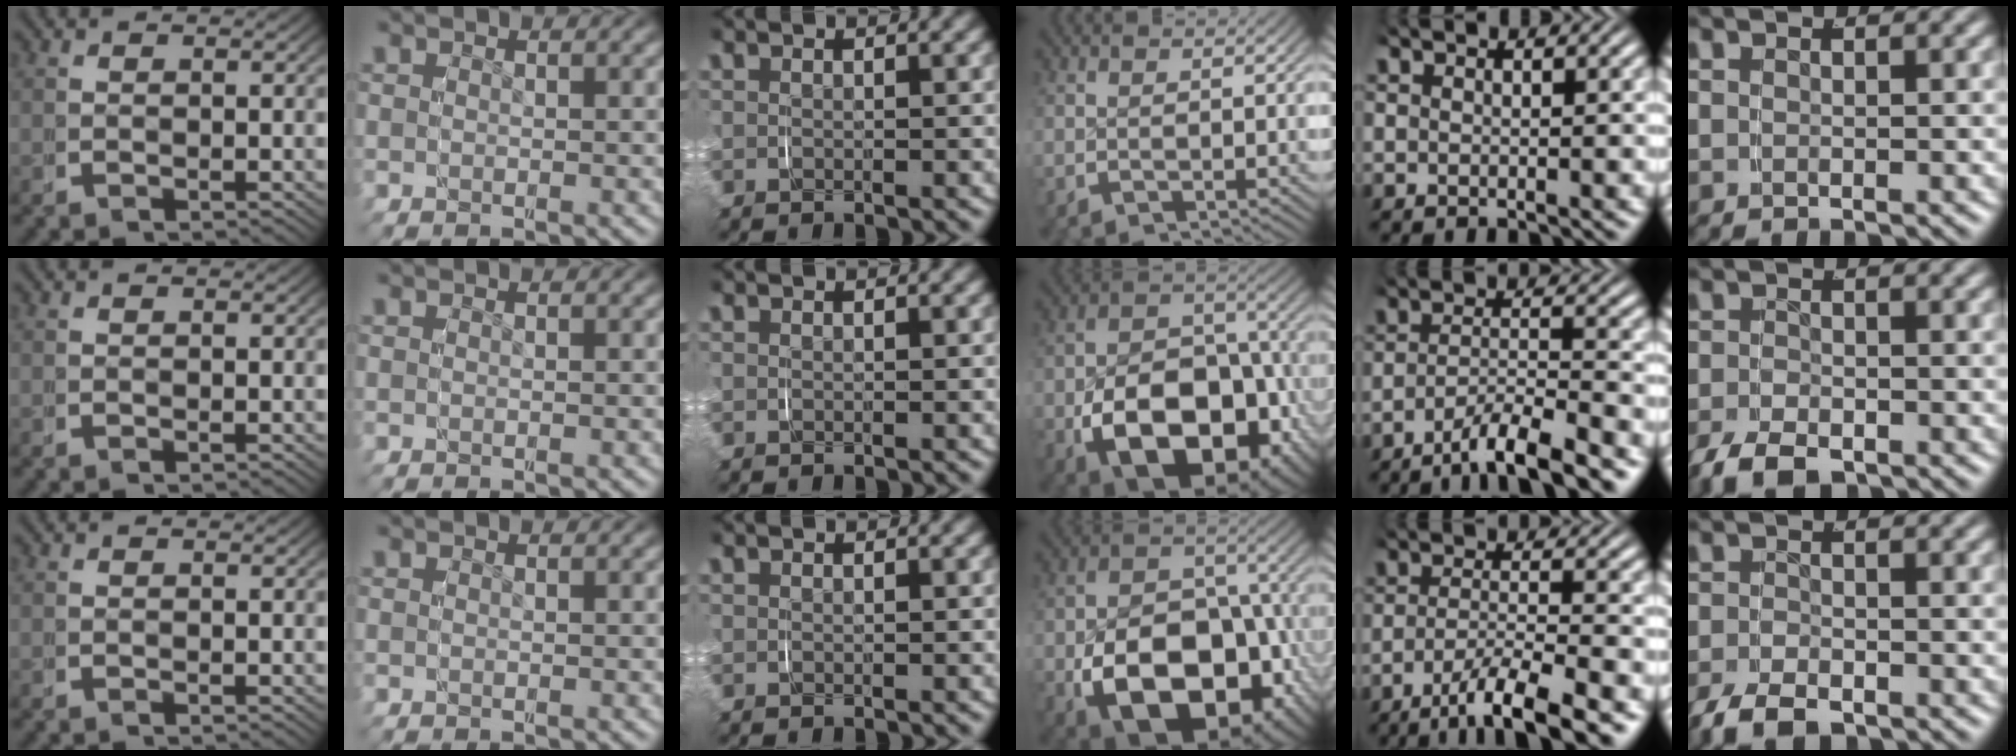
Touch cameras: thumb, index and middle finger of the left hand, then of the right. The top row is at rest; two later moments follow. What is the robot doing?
{"motion": "grasp_and_lifting", "object": "paper plate"}